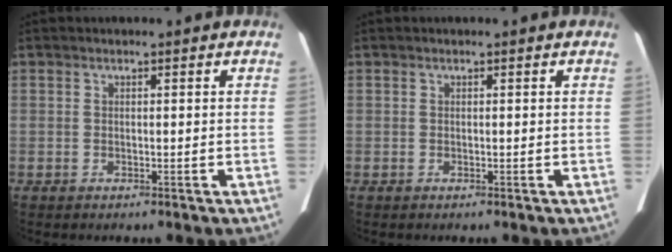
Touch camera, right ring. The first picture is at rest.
{"total": 0.0}